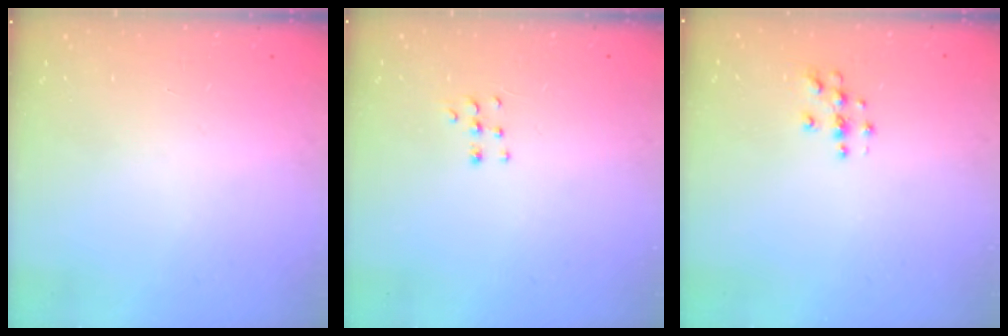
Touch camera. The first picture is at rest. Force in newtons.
{"total": 4.4, "press": 4.3, "slide": 0.9}
{"total": 3.7, "press": 3.7, "slide": 0.2}